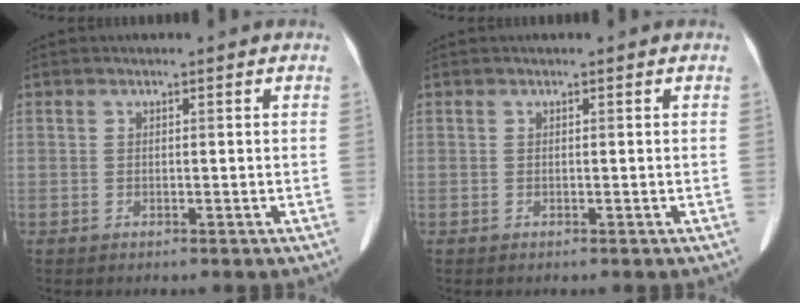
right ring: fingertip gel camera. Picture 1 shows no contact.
{"total": 0.0}